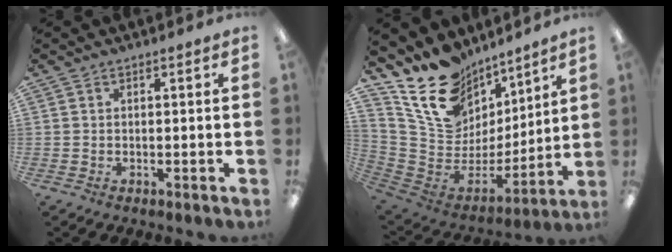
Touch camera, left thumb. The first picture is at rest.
{"total": 17.6, "force": [12.3, 11.2, 5.8], "torque": [-0.121, -0.092, 0.232]}